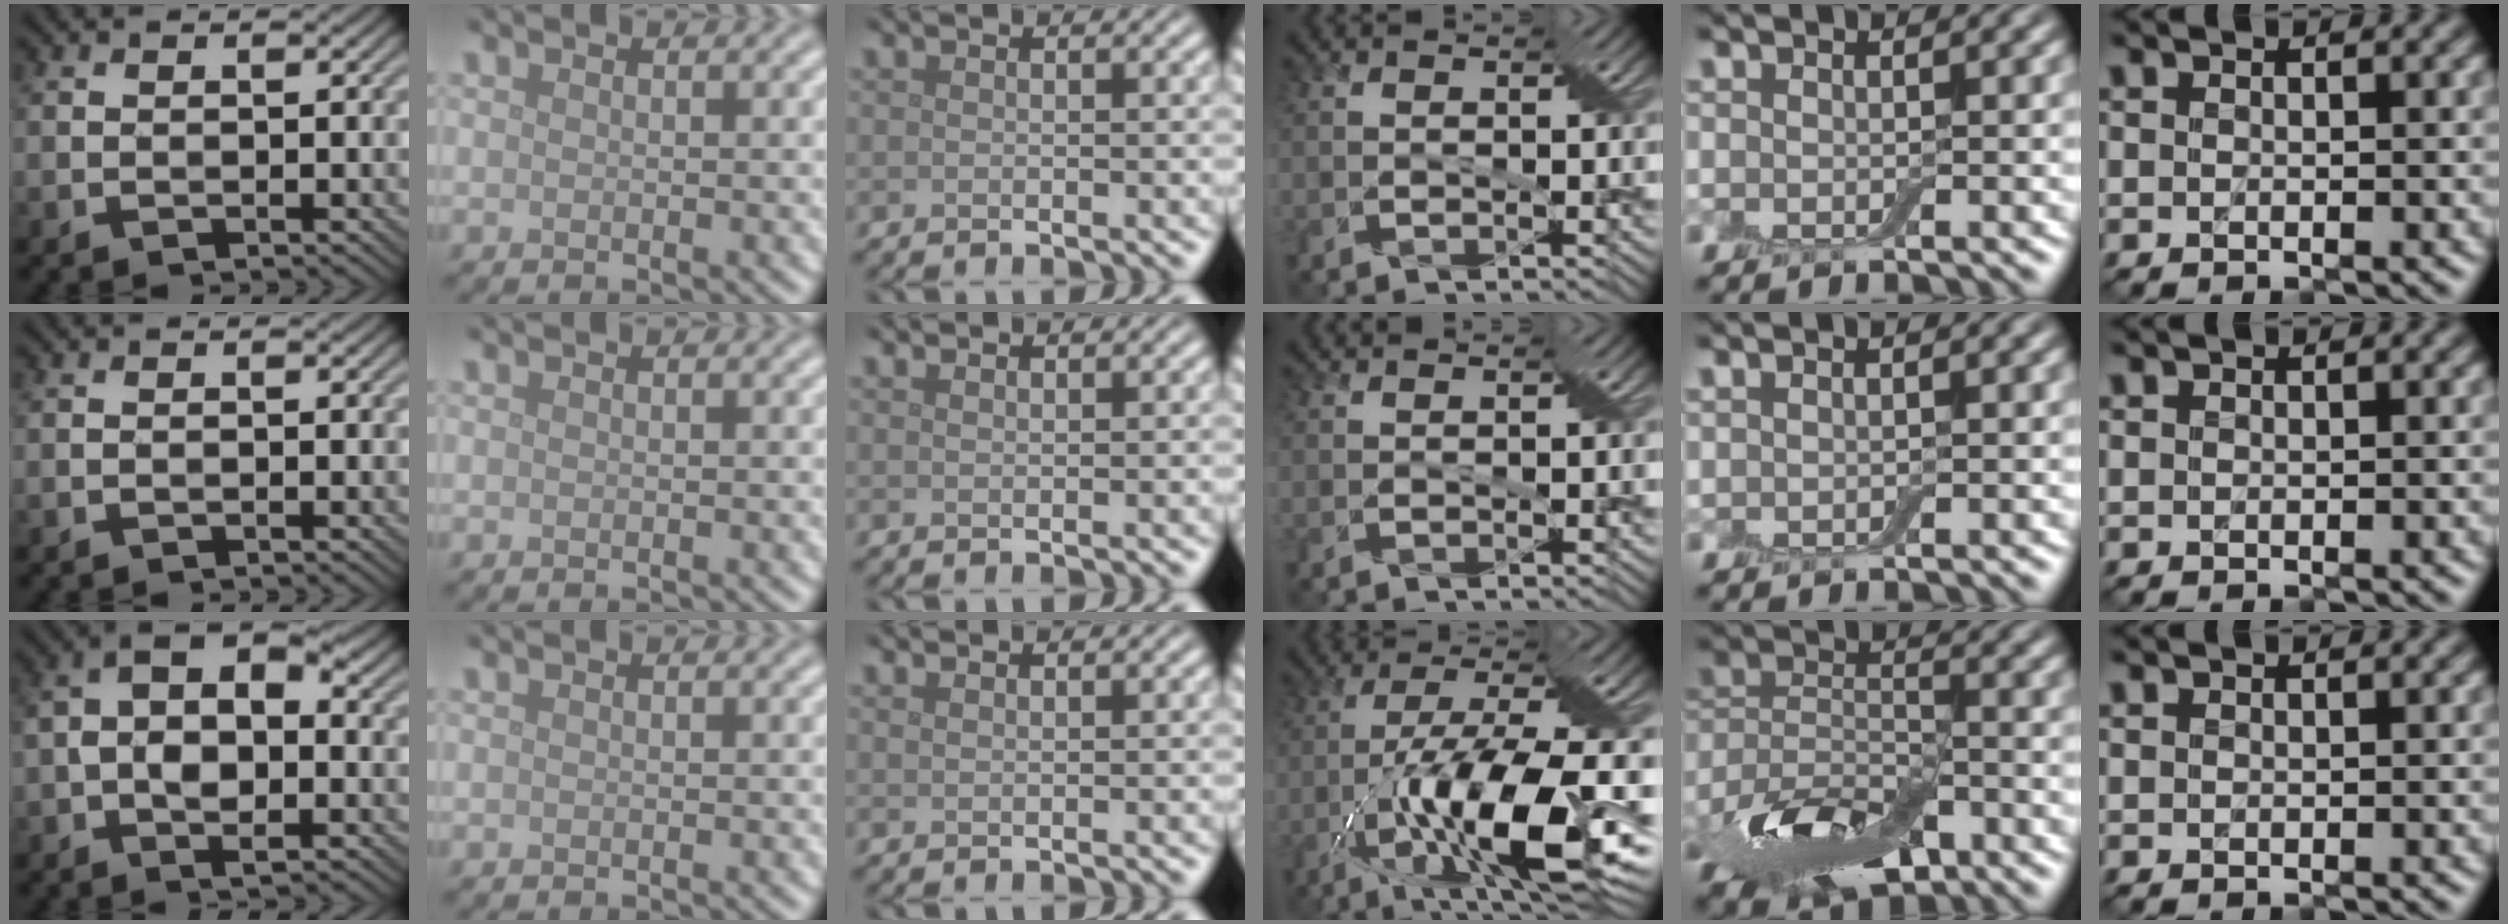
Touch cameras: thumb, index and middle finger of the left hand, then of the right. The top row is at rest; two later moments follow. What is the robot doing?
{"motion": "cut", "object": "aluminum foil"}